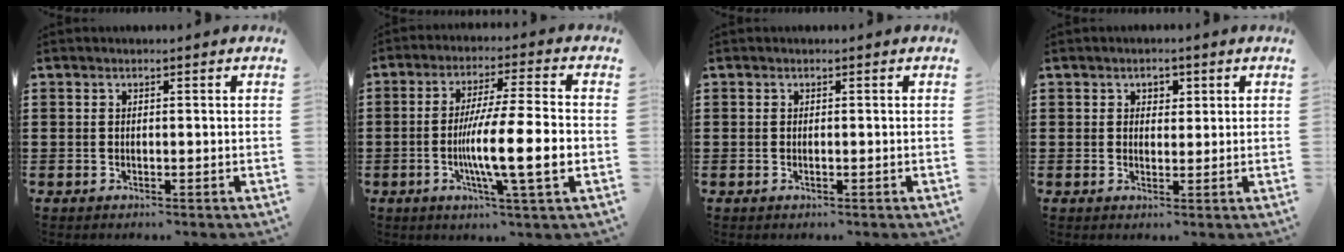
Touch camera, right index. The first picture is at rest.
{"total": 12.2, "force": [-2.6, 1.1, 11.9], "torque": [-0.209, -0.015, -0.051]}
{"total": 0.0}
{"total": 1.6, "force": [0.6, 1.3, 0.6], "torque": [-0.017, 0.009, 0.009]}